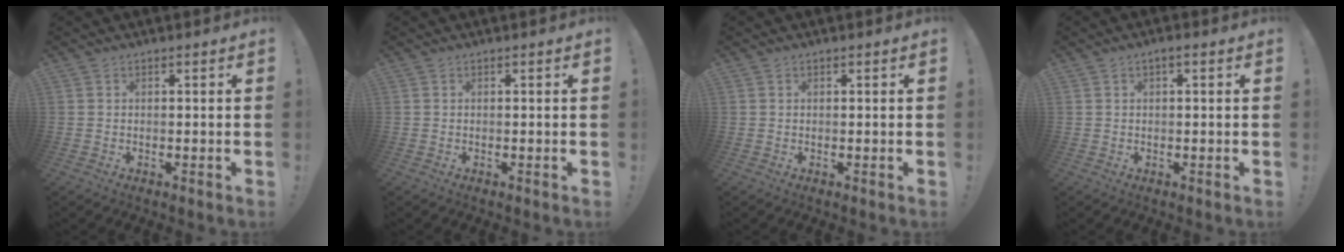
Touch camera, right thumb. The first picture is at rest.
{"total": 0.0}
{"total": 0.0}
{"total": 1.2, "force": [-0.1, 0.6, 1.0], "torque": [-0.025, 0.007, -0.002]}